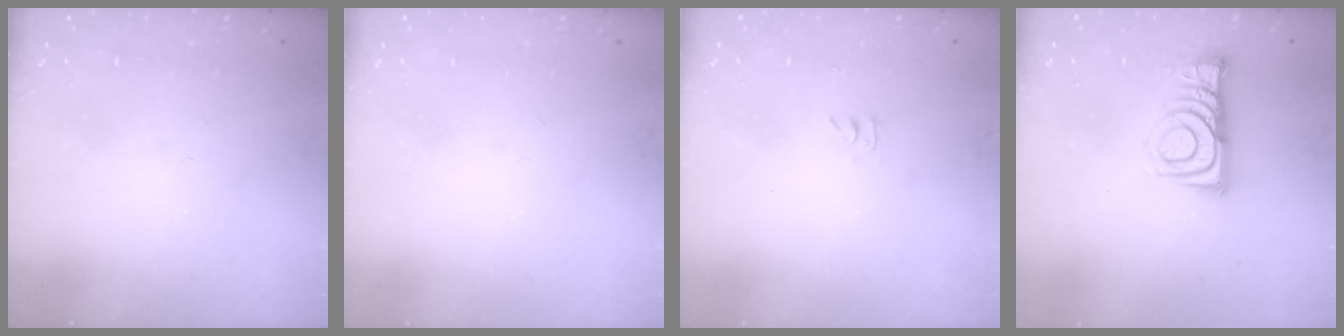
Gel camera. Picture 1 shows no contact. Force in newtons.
{"total": 2.2, "press": 2.1, "slide": 0.4}
{"total": 2.8, "press": 2.8, "slide": 0.4}
{"total": 9.7, "press": 9.7, "slide": 0.4}